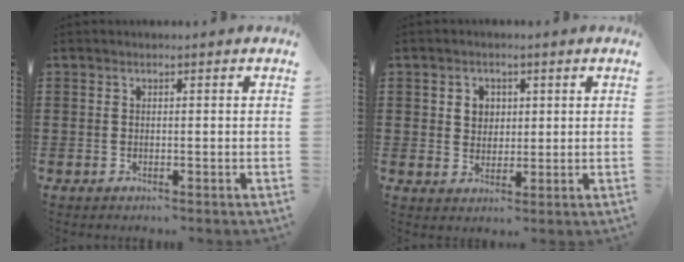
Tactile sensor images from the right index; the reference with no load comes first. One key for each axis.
{"total": 3.0, "fx": 1.0, "fy": 2.6, "fz": 1.0, "tx": -0.029, "ty": 0.011, "tz": 0.015}